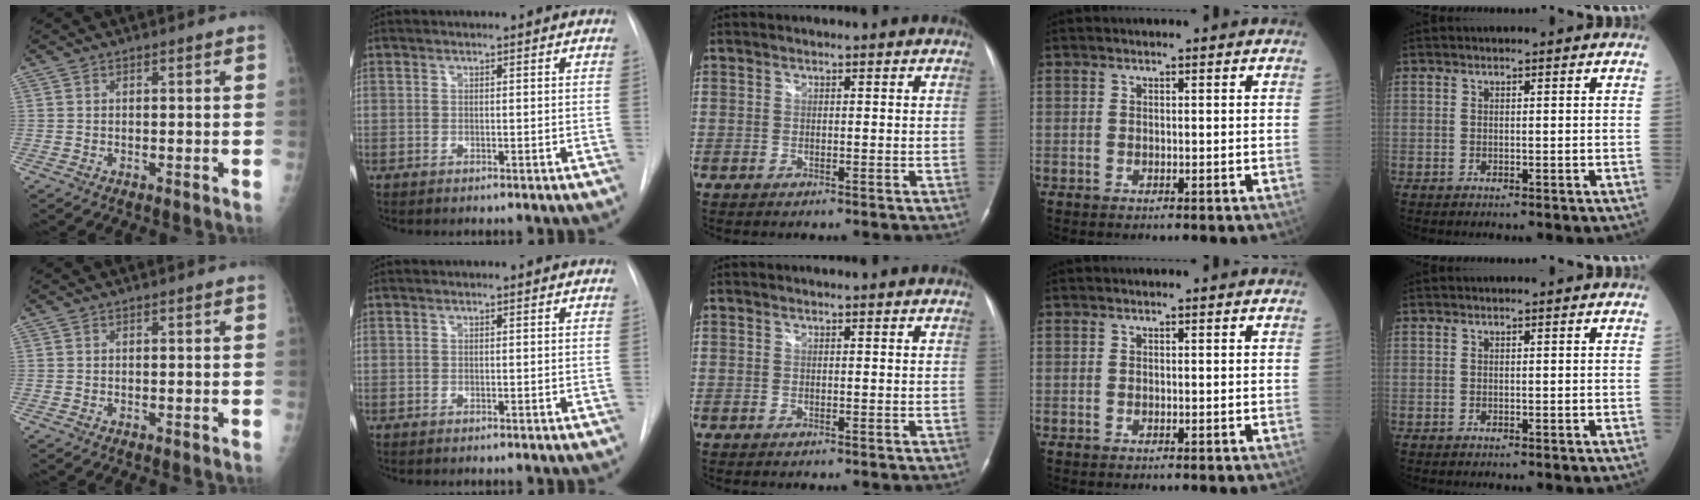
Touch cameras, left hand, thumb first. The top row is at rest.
{}